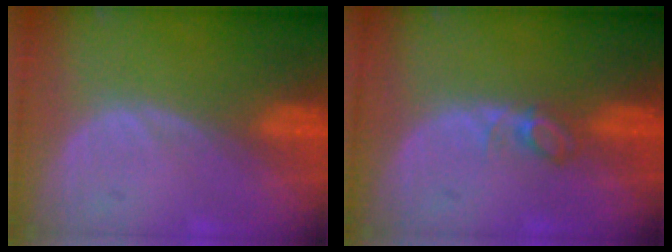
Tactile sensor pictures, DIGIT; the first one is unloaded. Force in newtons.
{"total": 2.4, "press": 2.4, "slide": 0.4}